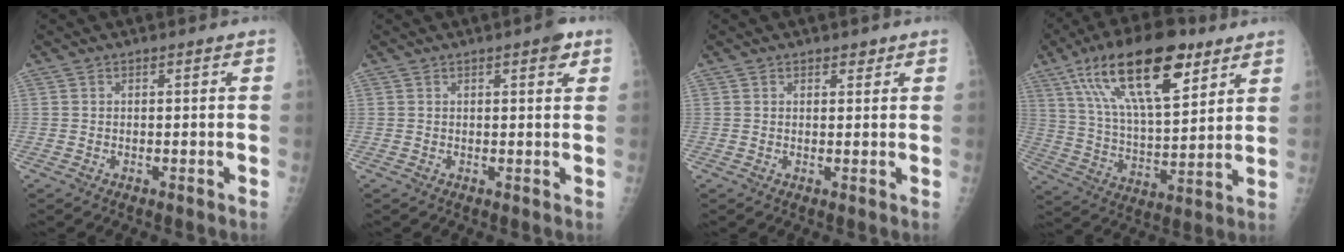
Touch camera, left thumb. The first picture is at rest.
{"total": 2.9, "force": [1.6, 0.9, 2.3], "torque": [-0.022, -0.004, 0.016]}
{"total": 1.5, "force": [1.0, 0.9, 0.5], "torque": [0.006, -0.006, 0.012]}
{"total": 22.1, "force": [11.9, 8.8, 16.4], "torque": [-0.263, -0.030, 0.210]}